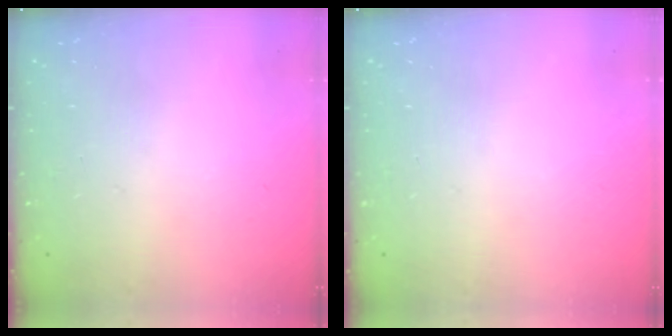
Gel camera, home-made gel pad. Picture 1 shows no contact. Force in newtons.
{"total": 0.0}